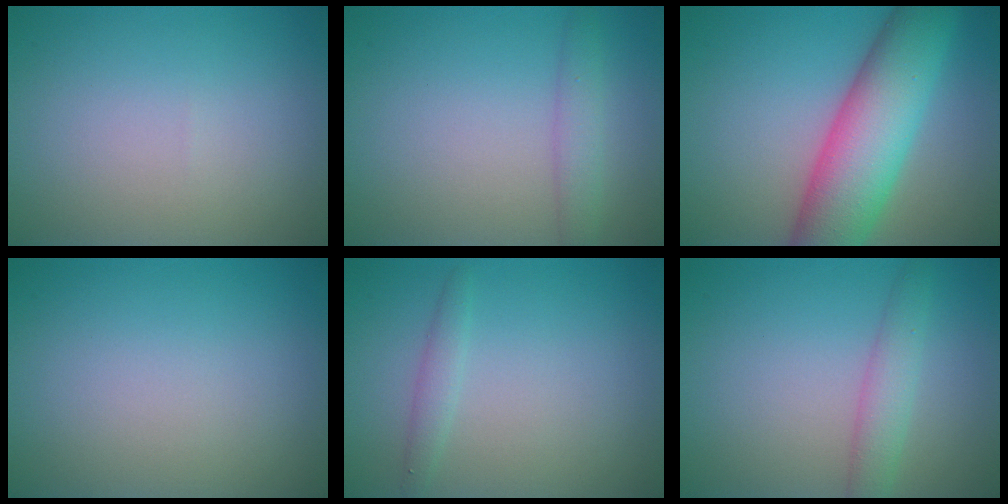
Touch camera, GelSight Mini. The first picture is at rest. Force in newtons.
{"total": 2.0, "press": 2.0, "slide": 0.0}
{"total": 9.9, "press": 9.9, "slide": 0.3}
{"total": 0.0}
{"total": 1.3, "press": 1.3, "slide": 0.0}
{"total": 2.6, "press": 2.6, "slide": 0.1}